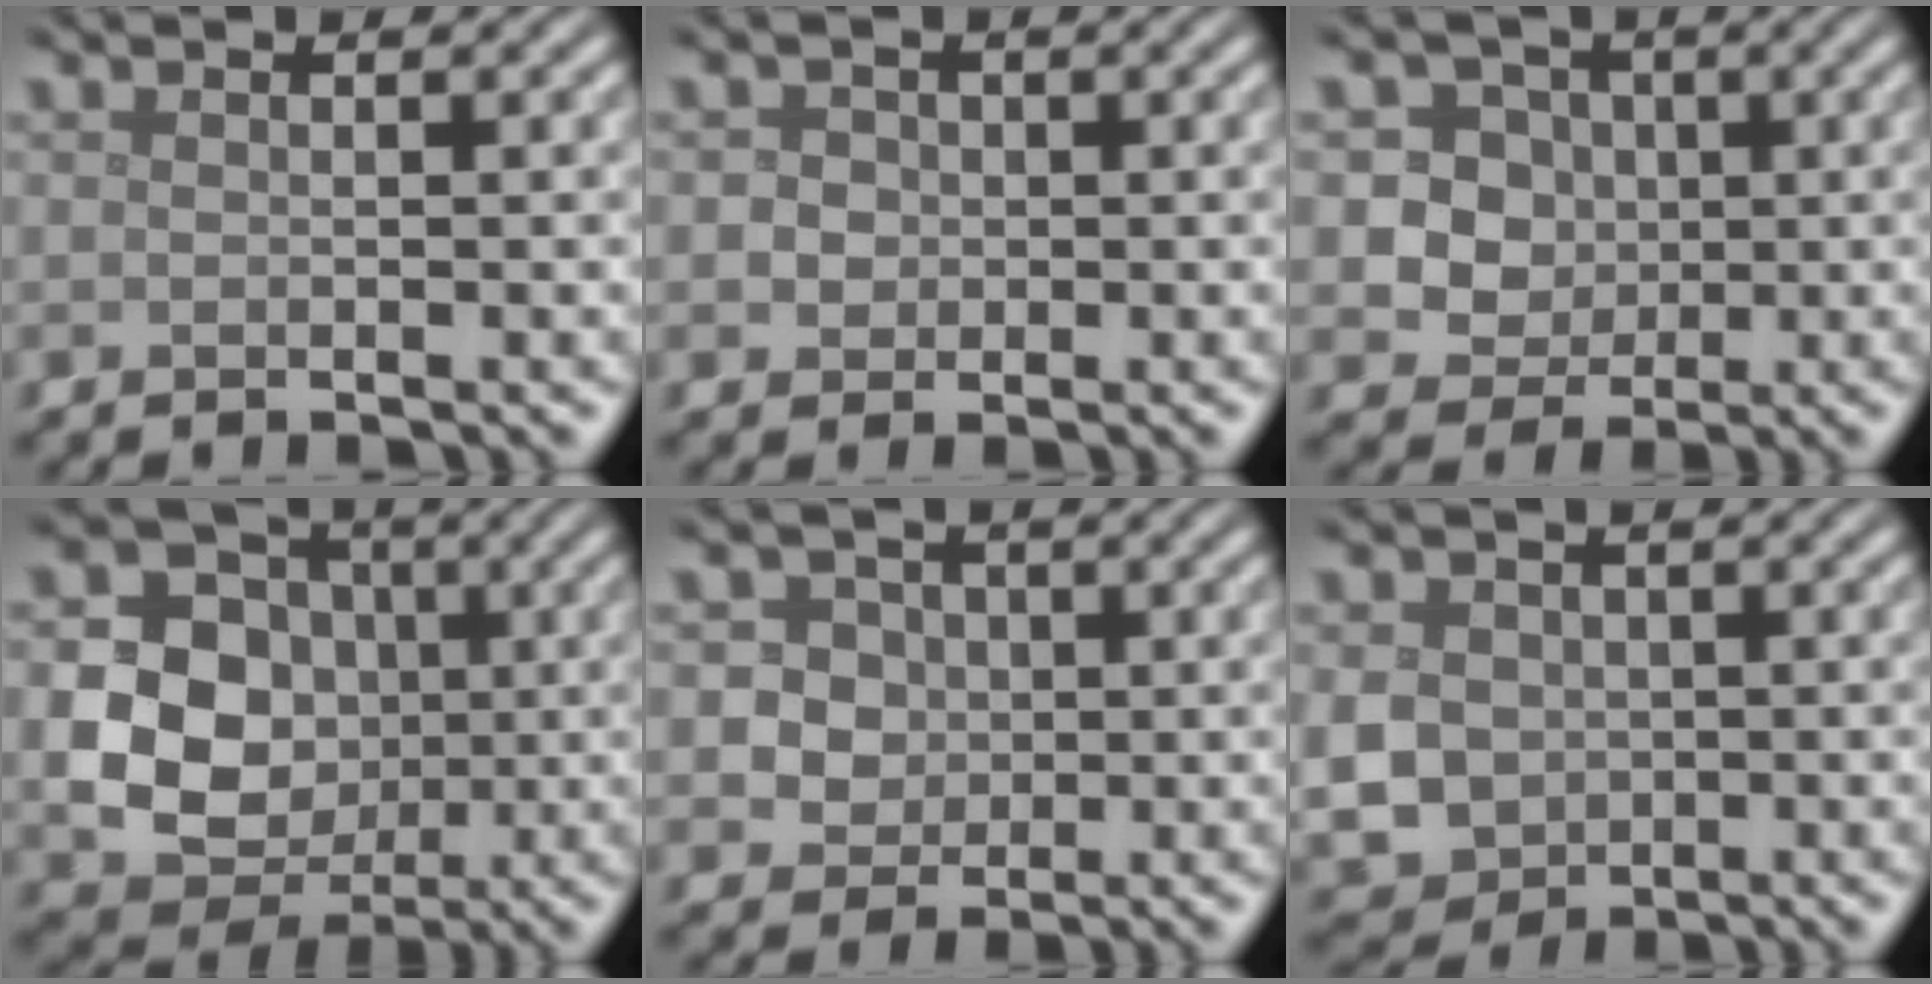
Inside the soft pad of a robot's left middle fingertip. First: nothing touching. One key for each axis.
{"total": 2.8, "fx": 0.7, "fy": 2.5, "fz": 1.1, "tx": -0.003, "ty": 0.011, "tz": -0.001}
{"total": 6.3, "fx": 1.7, "fy": 5.5, "fz": 2.6, "tx": -0.030, "ty": 0.012, "tz": 0.021}
{"total": 9.3, "fx": -0.4, "fy": 8.0, "fz": 4.6, "tx": -0.080, "ty": -0.003, "tz": -0.018}
{"total": 5.6, "fx": 1.7, "fy": 4.8, "fz": 2.3, "tx": -0.021, "ty": 0.022, "tz": 0.011}
{"total": 5.4, "fx": -0.4, "fy": 4.8, "fz": 2.4, "tx": -0.067, "ty": -0.010, "tz": -0.009}